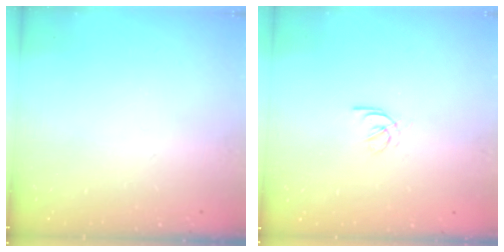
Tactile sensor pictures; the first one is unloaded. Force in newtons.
{"total": 2.9, "press": 2.8, "slide": 0.8}